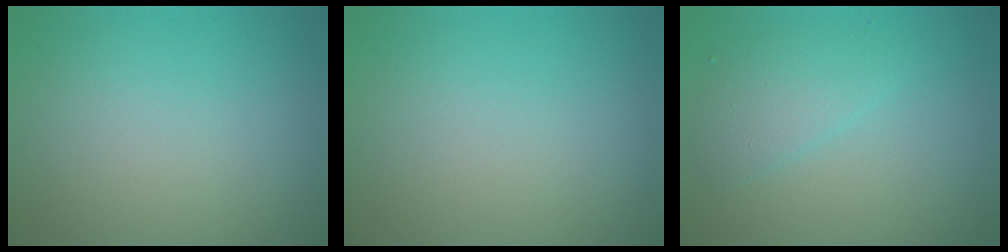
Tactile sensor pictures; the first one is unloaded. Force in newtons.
{"total": 0.0}
{"total": 2.5, "press": 2.5, "slide": 0.1}